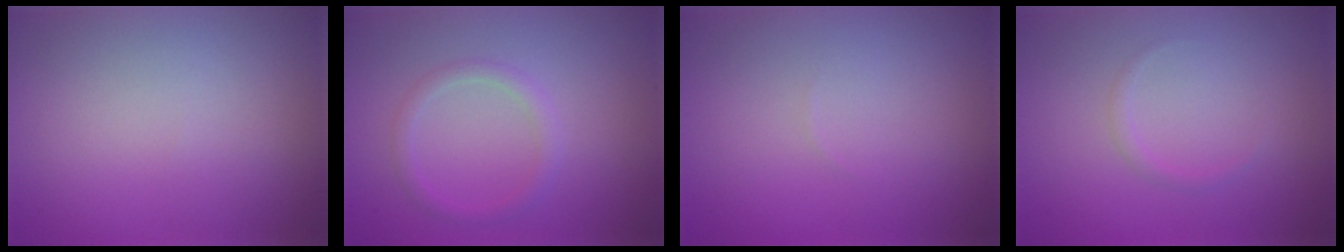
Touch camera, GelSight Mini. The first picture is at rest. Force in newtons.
{"total": 1.6, "press": 1.6, "slide": 0.1}
{"total": 0.0}
{"total": 0.8, "press": 0.8, "slide": 0.1}